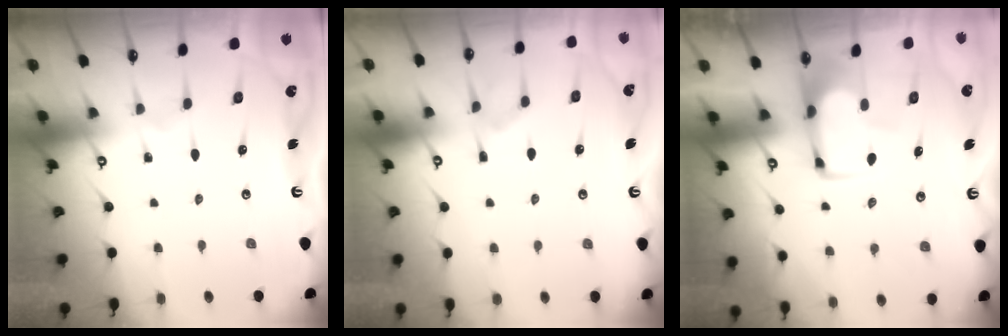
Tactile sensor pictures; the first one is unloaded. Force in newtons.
{"total": 2.3, "press": 2.0, "slide": 1.2}
{"total": 2.0, "press": 1.9, "slide": 0.4}